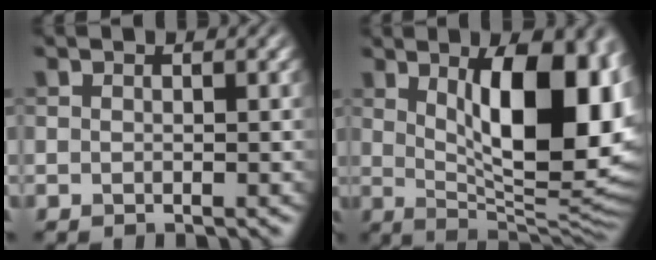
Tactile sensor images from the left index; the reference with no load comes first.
{"total": 14.4, "force": [3.3, 6.0, 12.7], "torque": [-0.152, -0.004, 0.053]}